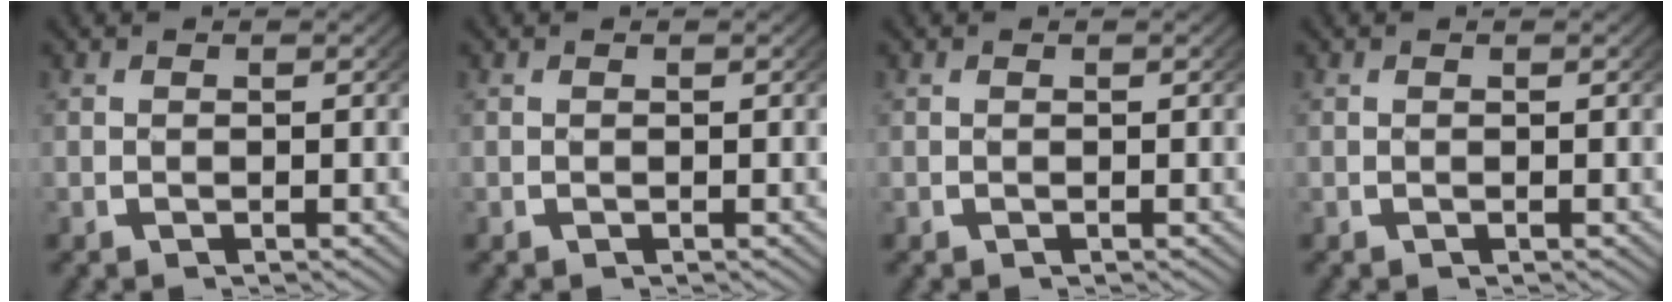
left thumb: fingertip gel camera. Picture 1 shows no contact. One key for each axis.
{"total": 0.0}
{"total": 0.0}
{"total": 0.0}